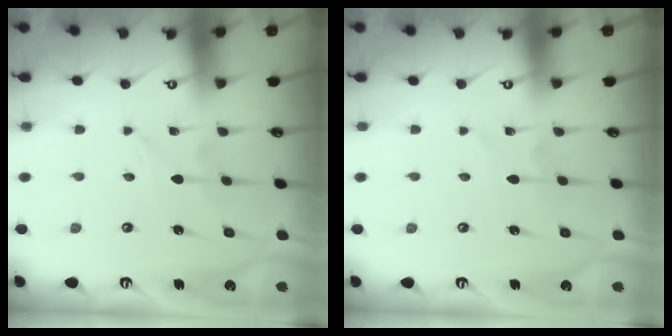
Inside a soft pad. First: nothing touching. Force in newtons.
{"total": 1.6, "press": 1.6, "slide": 0.2}